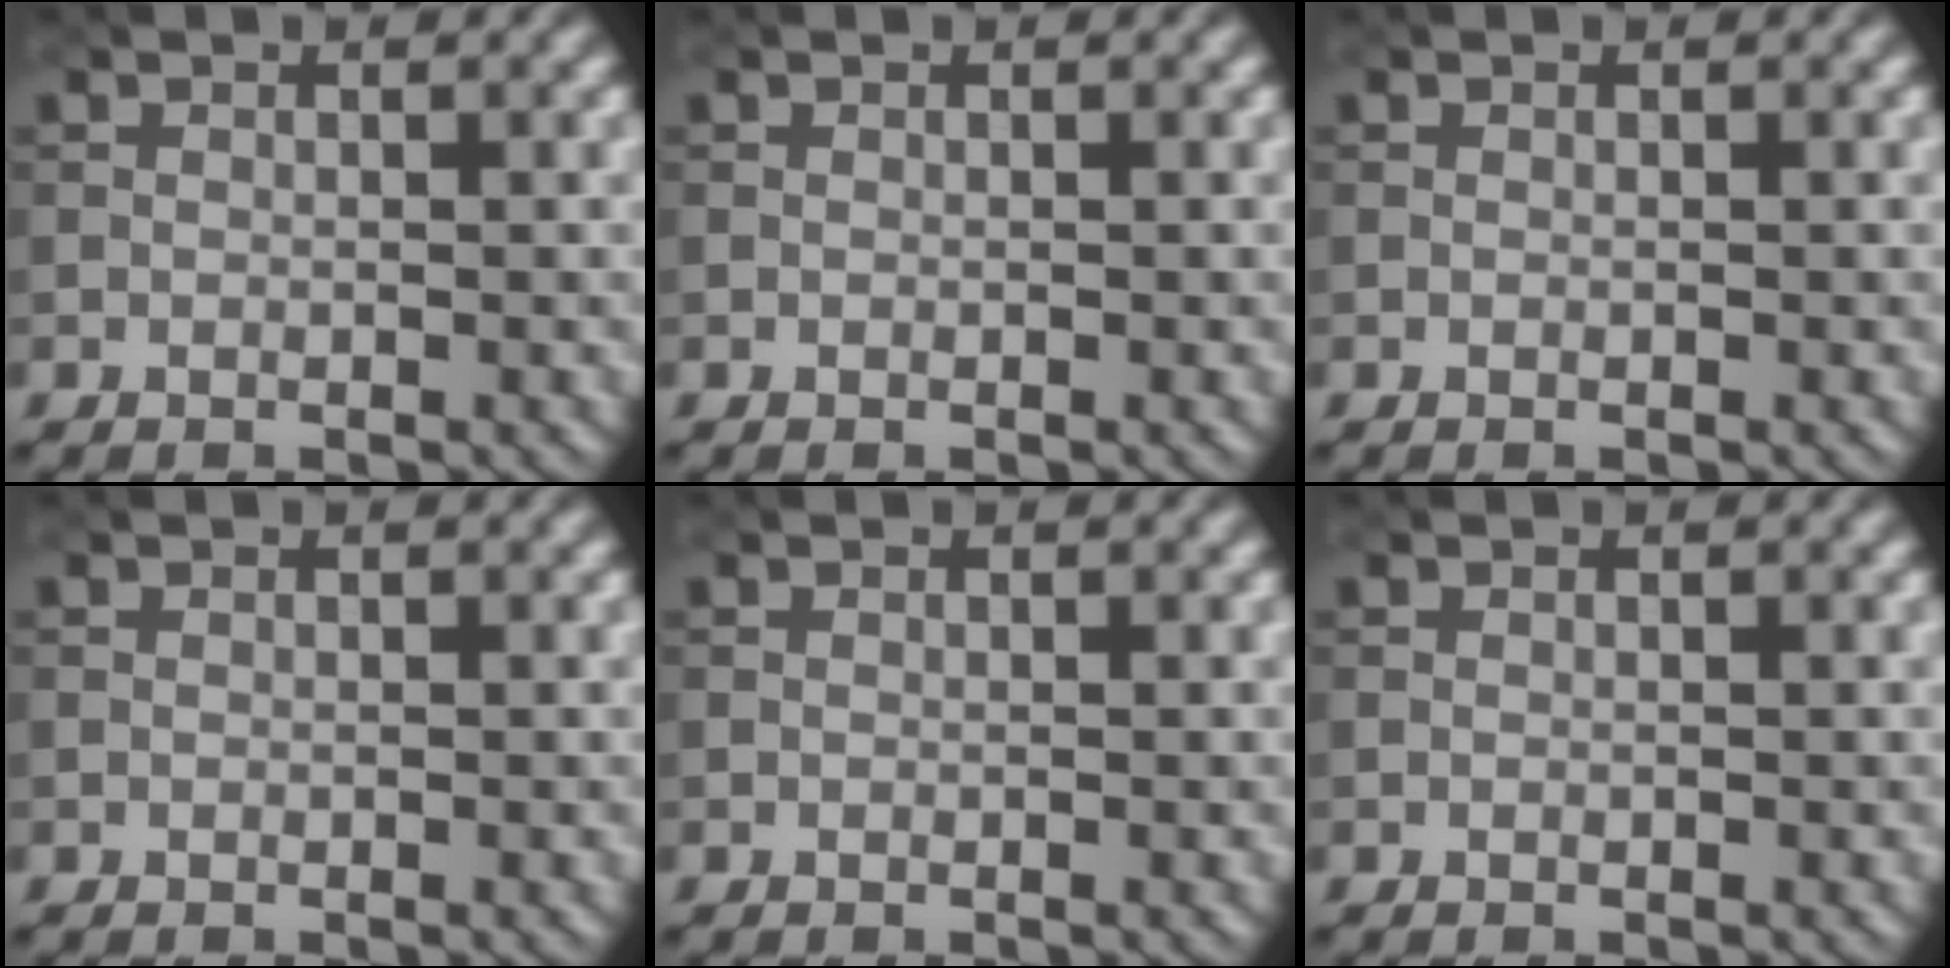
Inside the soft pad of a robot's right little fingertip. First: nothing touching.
{"total": 0.0}
{"total": 0.0}
{"total": 0.0}
{"total": 0.0}
{"total": 0.0}